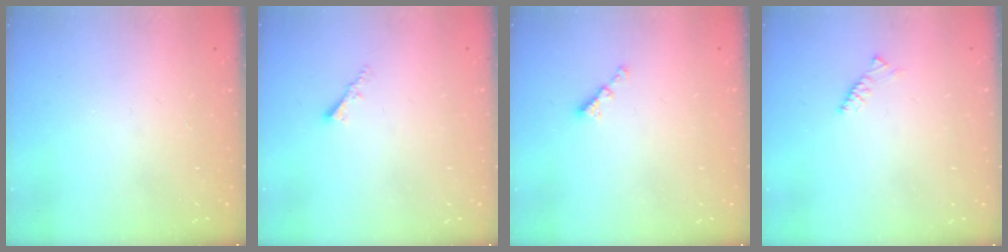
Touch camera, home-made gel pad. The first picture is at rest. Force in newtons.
{"total": 1.9, "press": 1.9, "slide": 0.4}
{"total": 2.2, "press": 2.2, "slide": 0.5}
{"total": 2.4, "press": 2.3, "slide": 0.6}